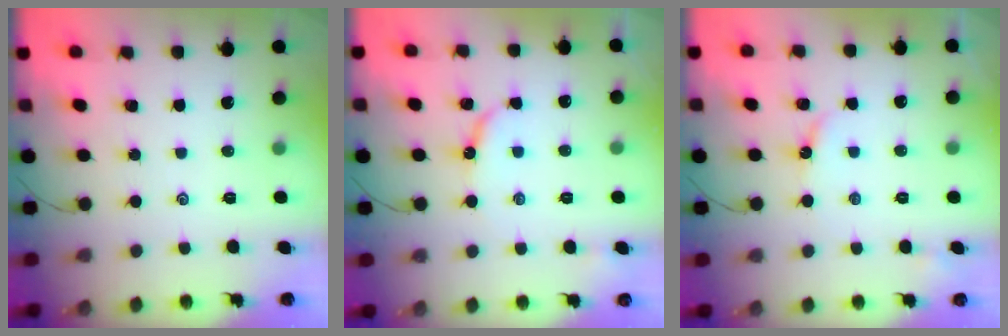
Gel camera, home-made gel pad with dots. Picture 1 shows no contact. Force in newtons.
{"total": 5.9, "press": 5.8, "slide": 0.6}
{"total": 3.8, "press": 3.8, "slide": 0.5}